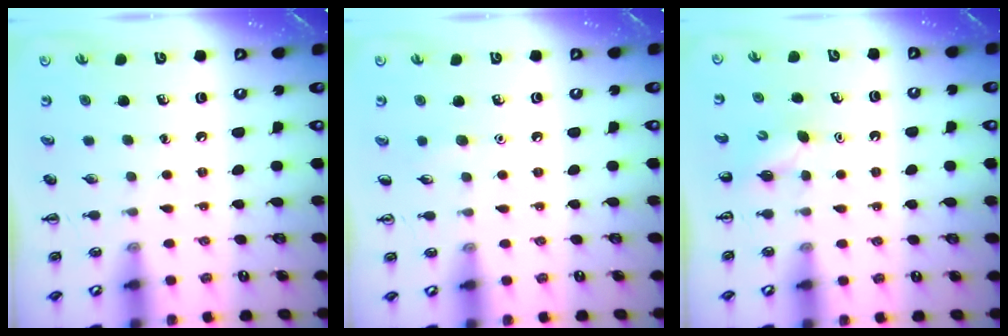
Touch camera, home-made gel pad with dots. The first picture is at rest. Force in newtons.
{"total": 3.7, "press": 3.5, "slide": 1.1}
{"total": 2.3, "press": 2.2, "slide": 0.7}